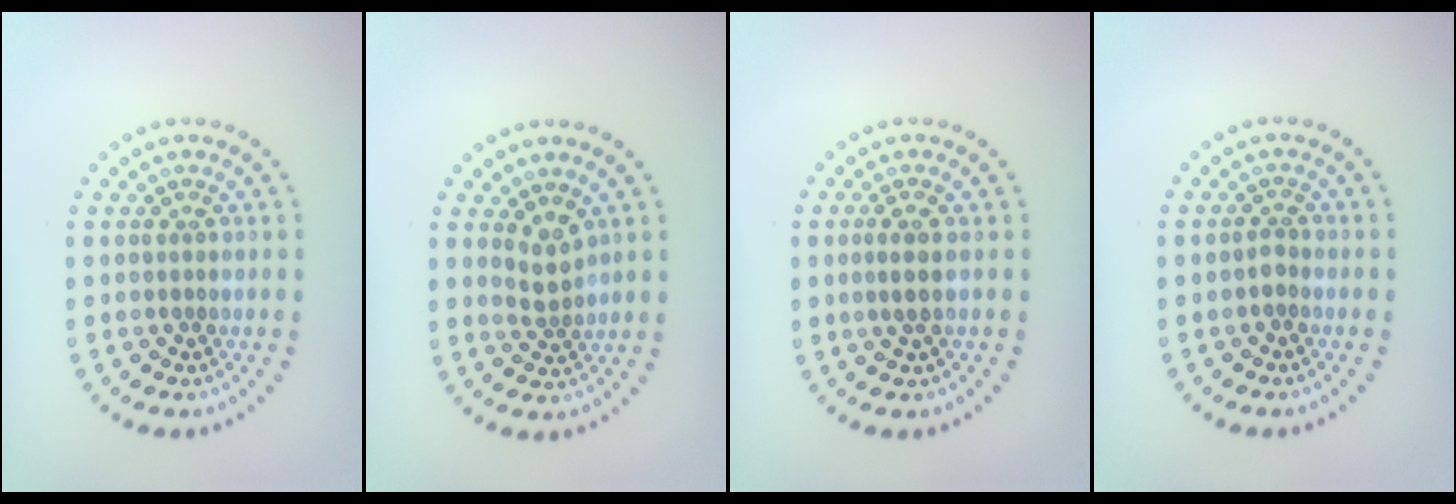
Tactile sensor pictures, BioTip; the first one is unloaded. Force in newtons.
{"total": 1.8, "press": 1.3, "slide": 1.2}
{"total": 1.6, "press": 1.3, "slide": 1.0}
{"total": 0.9, "press": 0.6, "slide": 0.6}